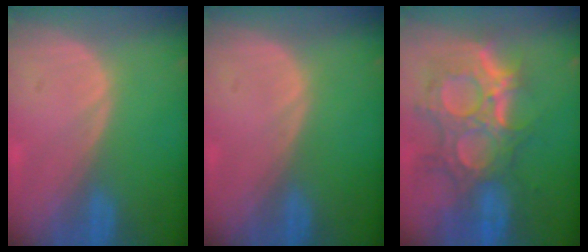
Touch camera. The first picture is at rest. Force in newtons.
{"total": 0.0}
{"total": 12.1, "press": 10.8, "slide": 5.4}